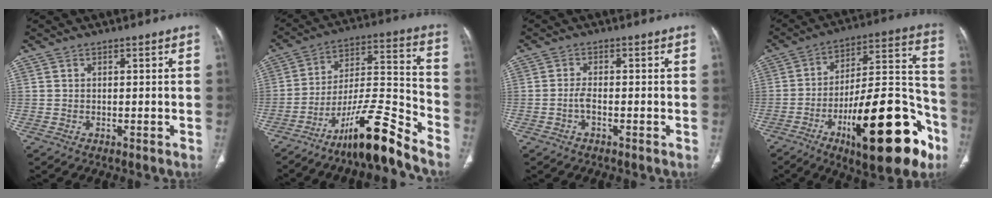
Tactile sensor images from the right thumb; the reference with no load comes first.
{"total": 15.1, "force": [-11.8, 1.6, 9.2], "torque": [-0.157, 0.100, -0.204]}
{"total": 2.0, "force": [-0.8, 0.8, 1.7], "torque": [-0.038, 0.008, -0.019]}
{"total": 27.9, "force": [-12.7, 9.4, 23.0], "torque": [-0.307, 0.078, -0.186]}